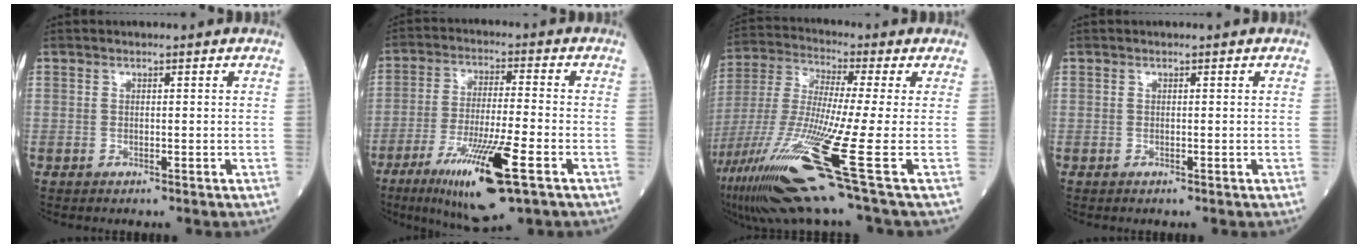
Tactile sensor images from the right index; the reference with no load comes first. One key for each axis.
{"total": 14.9, "fx": -7.2, "fy": 1.4, "fz": 12.9, "tx": -0.241, "ty": -0.035, "tz": -0.121}
{"total": 22.8, "fx": -9.5, "fy": 0.6, "fz": 20.8, "tx": -0.423, "ty": -0.053, "tz": -0.176}
{"total": 0.0}